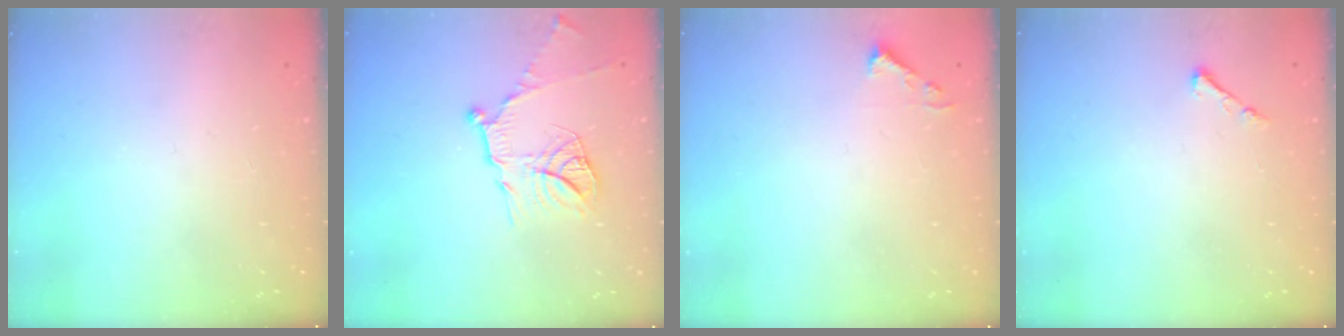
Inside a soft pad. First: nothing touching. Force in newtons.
{"total": 13.4, "press": 13.3, "slide": 1.2}
{"total": 3.7, "press": 3.7, "slide": 0.4}
{"total": 3.3, "press": 3.3, "slide": 0.6}